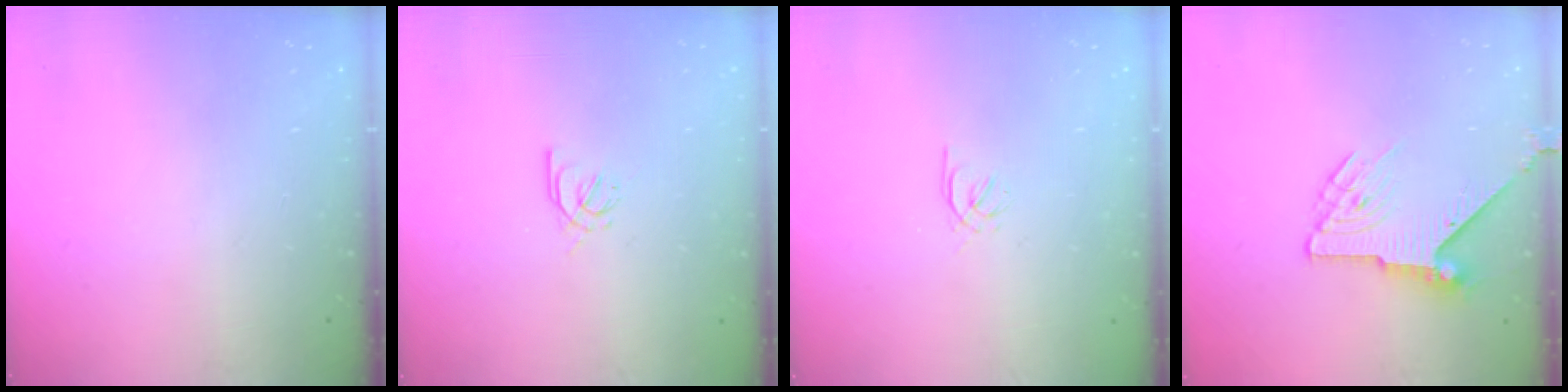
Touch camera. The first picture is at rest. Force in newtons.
{"total": 2.4, "press": 2.4, "slide": 0.5}
{"total": 0.5, "press": 0.3, "slide": 0.4}
{"total": 7.4, "press": 7.4, "slide": 0.1}